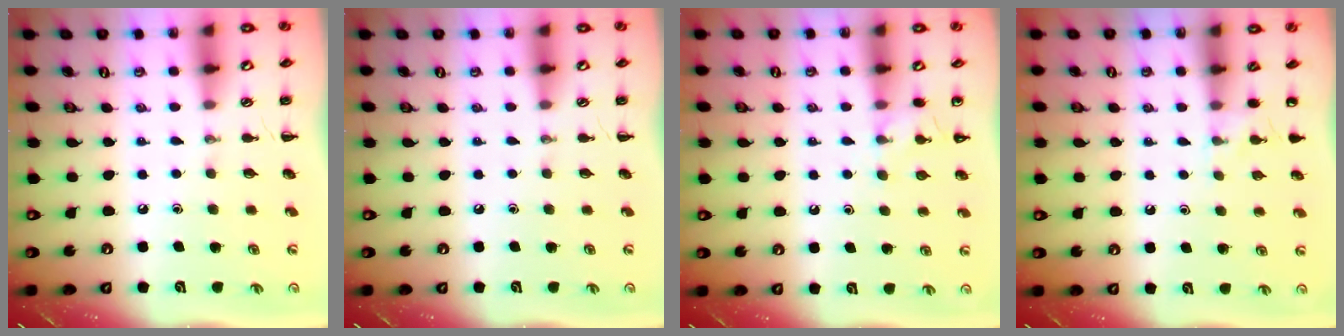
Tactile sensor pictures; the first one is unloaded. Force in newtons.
{"total": 0.0}
{"total": 5.8, "press": 5.7, "slide": 1.3}
{"total": 3.7, "press": 3.6, "slide": 1.1}